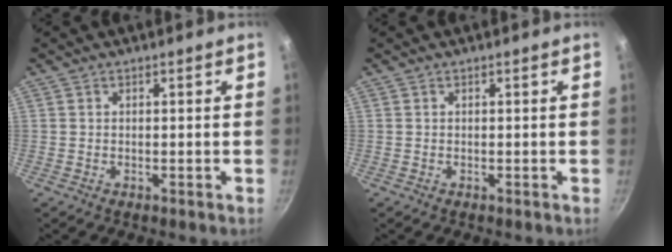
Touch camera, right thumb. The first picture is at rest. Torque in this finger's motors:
{"motor_torque": [-0.04, 0.07, -0.09, 0.08, 0.01]}